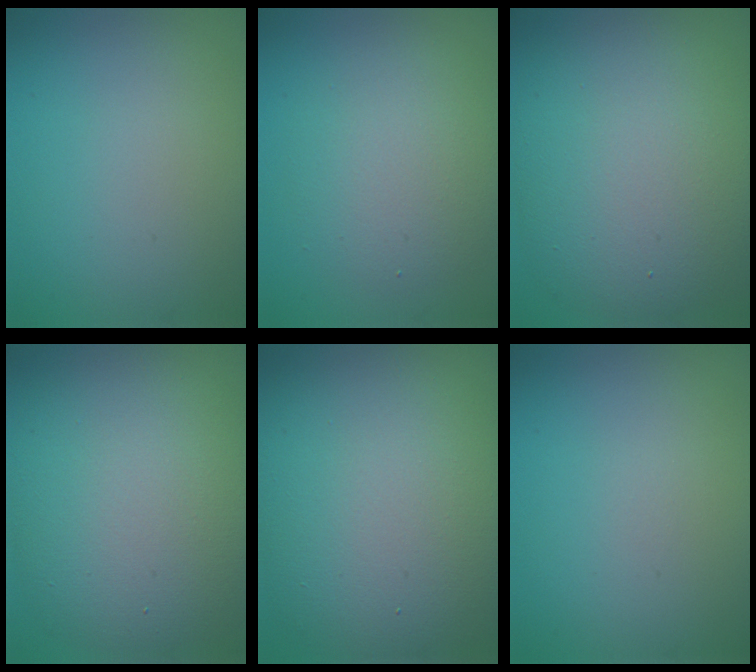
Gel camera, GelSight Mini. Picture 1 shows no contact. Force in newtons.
{"total": 4.5, "press": 4.5, "slide": 0.4}
{"total": 11.9, "press": 11.8, "slide": 0.7}
{"total": 11.6, "press": 11.6, "slide": 0.9}
{"total": 15.6, "press": 15.5, "slide": 0.8}
{"total": 0.0}